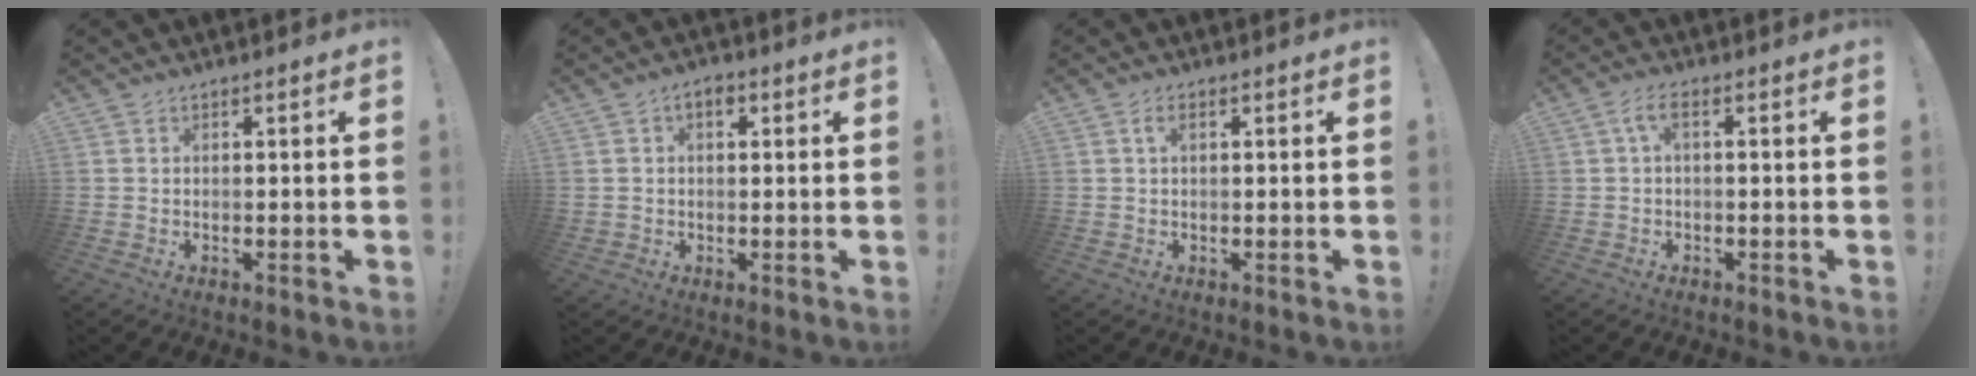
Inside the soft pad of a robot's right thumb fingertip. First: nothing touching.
{"total": 4.2, "force": [1.4, 3.3, 2.1], "torque": [-0.022, -0.001, 0.022]}
{"total": 1.8, "force": [0.6, 0.7, 1.6], "torque": [-0.025, 0.002, 0.008]}
{"total": 3.7, "force": [0.3, 0.8, 3.6], "torque": [-0.074, -0.001, 0.004]}